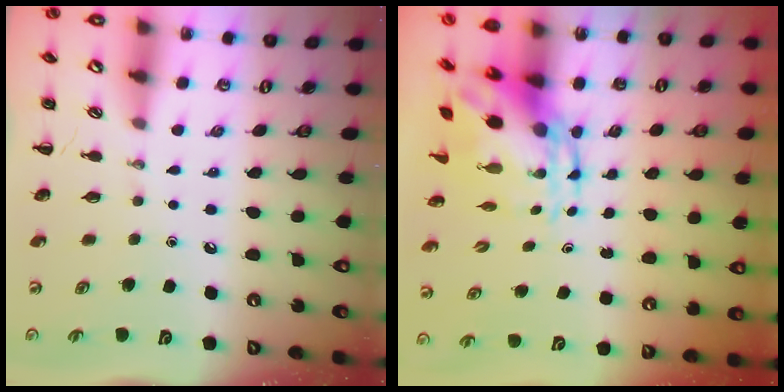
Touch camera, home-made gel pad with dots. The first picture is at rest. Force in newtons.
{"total": 7.4, "press": 7.2, "slide": 1.9}